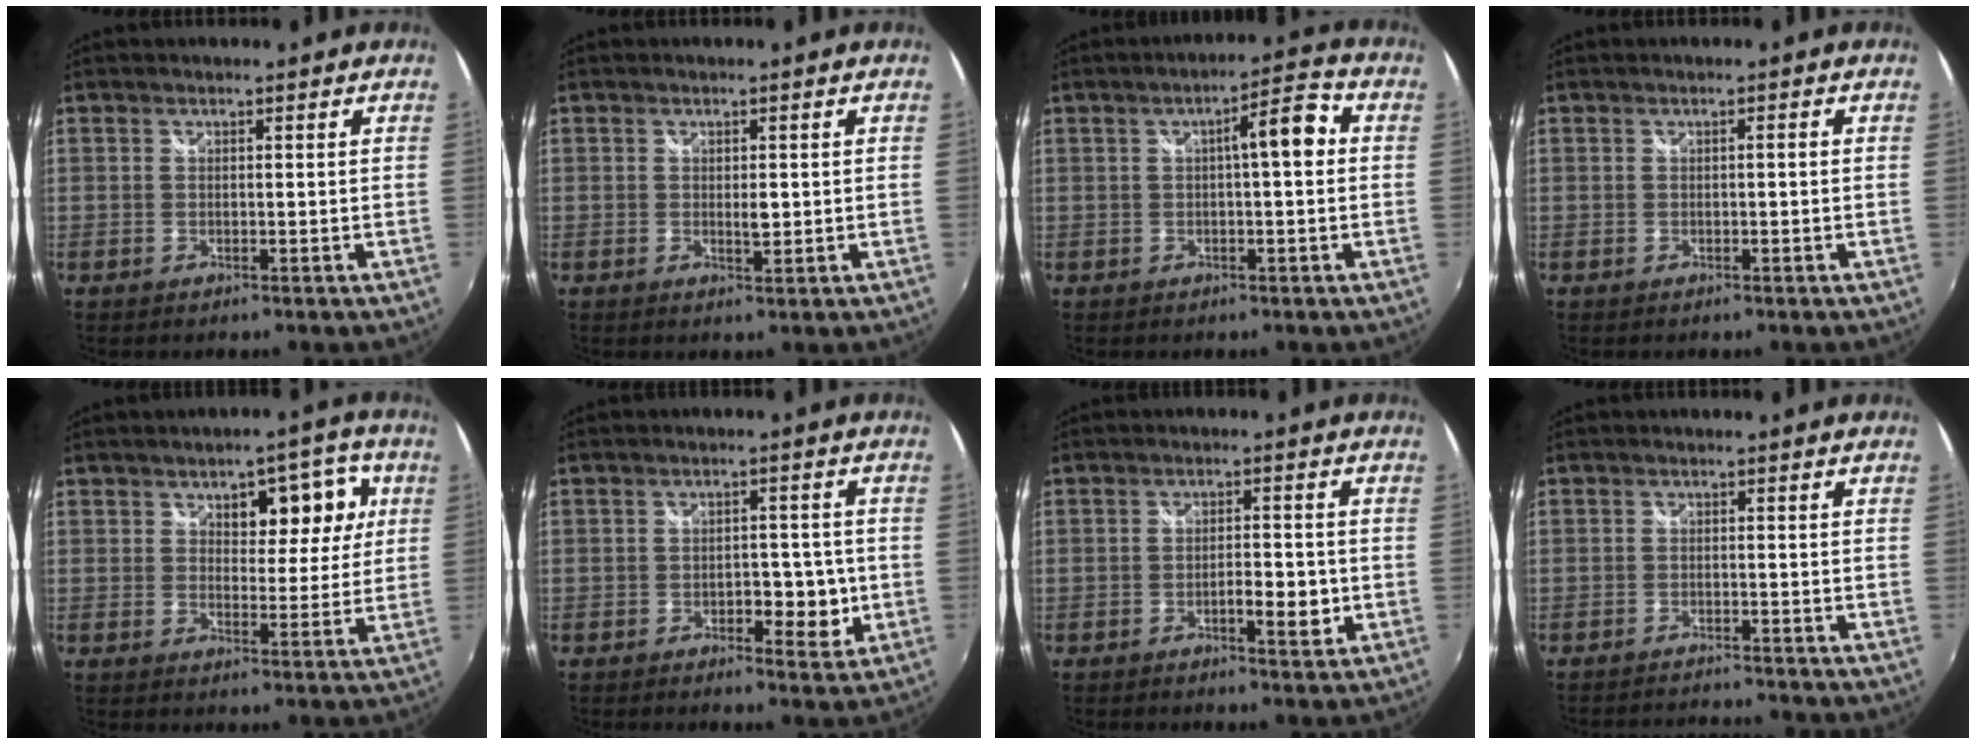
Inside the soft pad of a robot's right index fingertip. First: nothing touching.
{"total": 1.6, "force": [-0.1, 0.8, 1.4], "torque": [-0.023, -0.001, -0.001]}
{"total": 6.2, "force": [0.6, 1.3, 6.0], "torque": [-0.080, 0.025, 0.012]}
{"total": 0.8, "force": [-0.2, 0.2, 0.7], "torque": [-0.009, 0.004, -0.003]}
{"total": 8.7, "force": [3.1, 5.0, 6.4], "torque": [-0.091, 0.023, 0.044]}
{"total": 5.7, "force": [-1.6, 3.3, 4.3], "torque": [-0.066, -0.001, -0.019]}
{"total": 4.4, "force": [-1.6, 1.3, 3.9], "torque": [-0.066, -0.002, -0.023]}
{"total": 5.9, "force": [-5.7, -0.1, 1.4], "torque": [-0.040, -0.010, -0.091]}